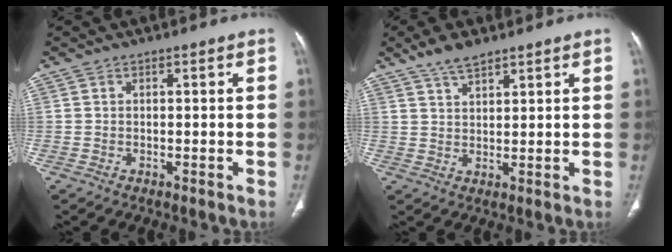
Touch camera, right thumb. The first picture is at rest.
{"total": 5.3, "force": [4.0, 1.8, 2.9], "torque": [-0.049, -0.015, 0.079]}